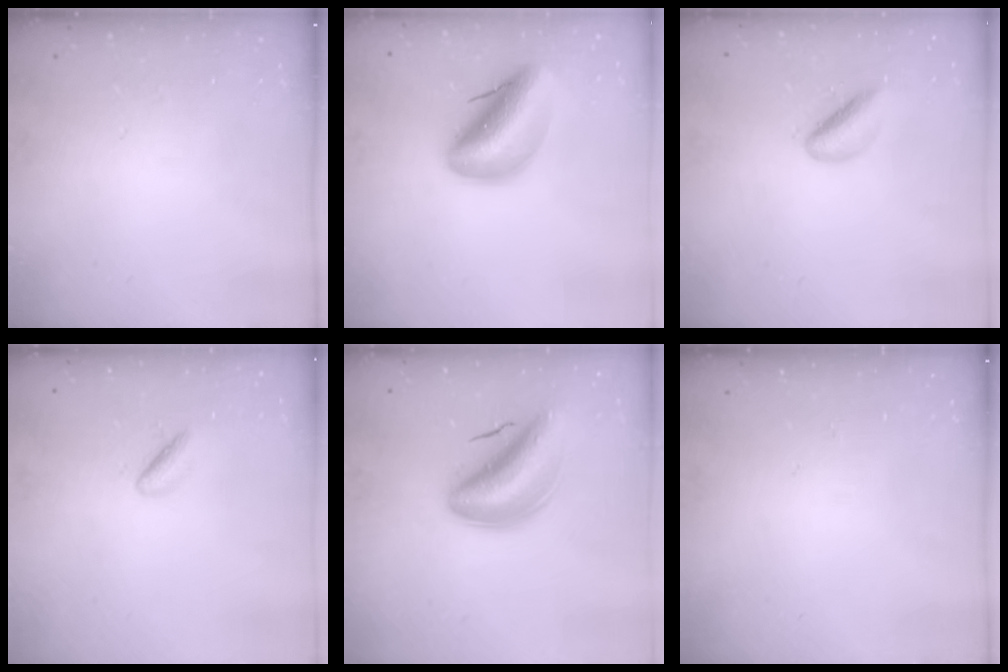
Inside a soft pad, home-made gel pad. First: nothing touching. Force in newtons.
{"total": 14.3, "press": 13.7, "slide": 4.1}
{"total": 4.7, "press": 4.7, "slide": 0.9}
{"total": 2.5, "press": 2.3, "slide": 0.8}
{"total": 7.6, "press": 7.0, "slide": 2.8}
{"total": 0.0}